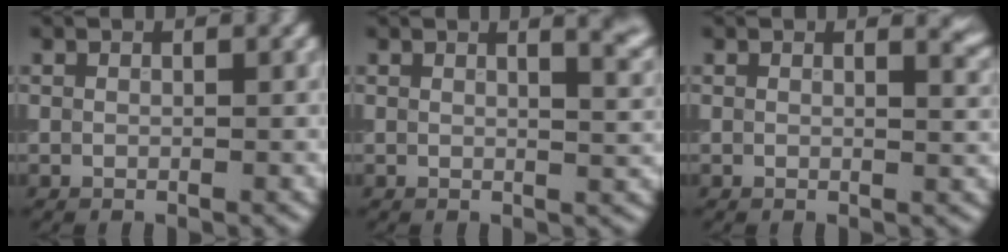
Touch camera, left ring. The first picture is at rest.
{"total": 4.9, "force": [2.6, 2.1, 3.6], "torque": [-0.013, 0.020, 0.015]}
{"total": 2.5, "force": [1.6, 1.0, 1.6], "torque": [-0.002, 0.001, 0.016]}